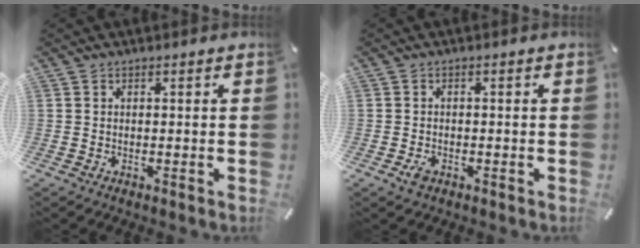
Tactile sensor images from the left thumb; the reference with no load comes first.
{"total": 1.8, "force": [-1.0, 1.0, 1.2], "torque": [-0.029, 0.001, -0.020]}